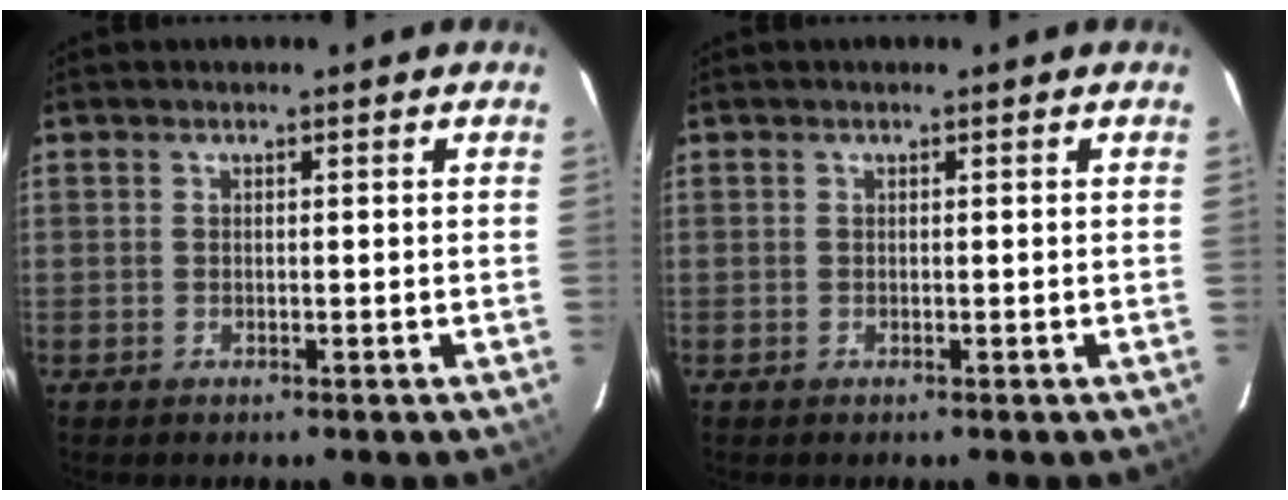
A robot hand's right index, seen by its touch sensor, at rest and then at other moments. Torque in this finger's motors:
{"motor_torque": [0.00, 0.00, 0.07, 0.00]}